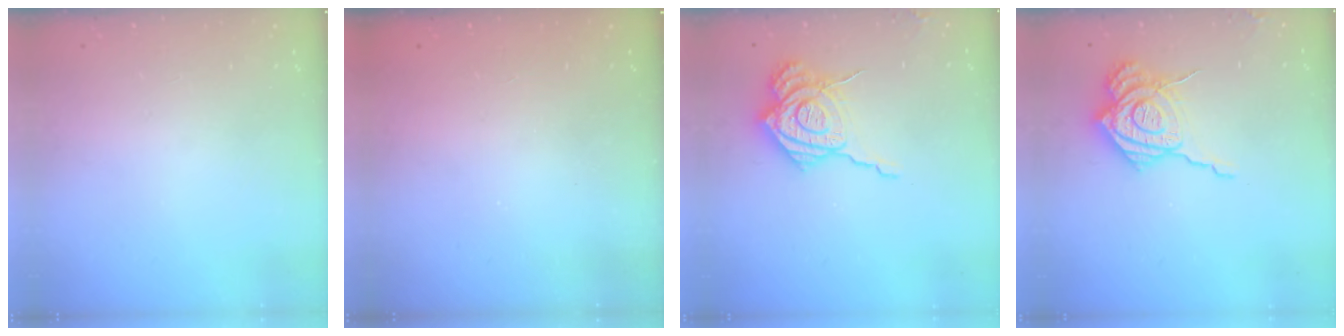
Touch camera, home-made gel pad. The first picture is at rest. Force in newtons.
{"total": 2.3, "press": 2.1, "slide": 0.7}
{"total": 17.4, "press": 17.3, "slide": 1.7}
{"total": 17.4, "press": 17.3, "slide": 1.7}